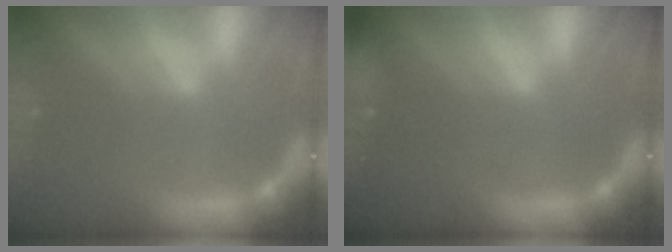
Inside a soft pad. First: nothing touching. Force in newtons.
{"total": 4.0}